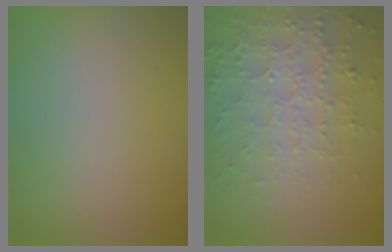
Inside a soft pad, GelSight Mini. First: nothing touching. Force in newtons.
{"total": 4.0, "press": 4.0, "slide": 0.3}